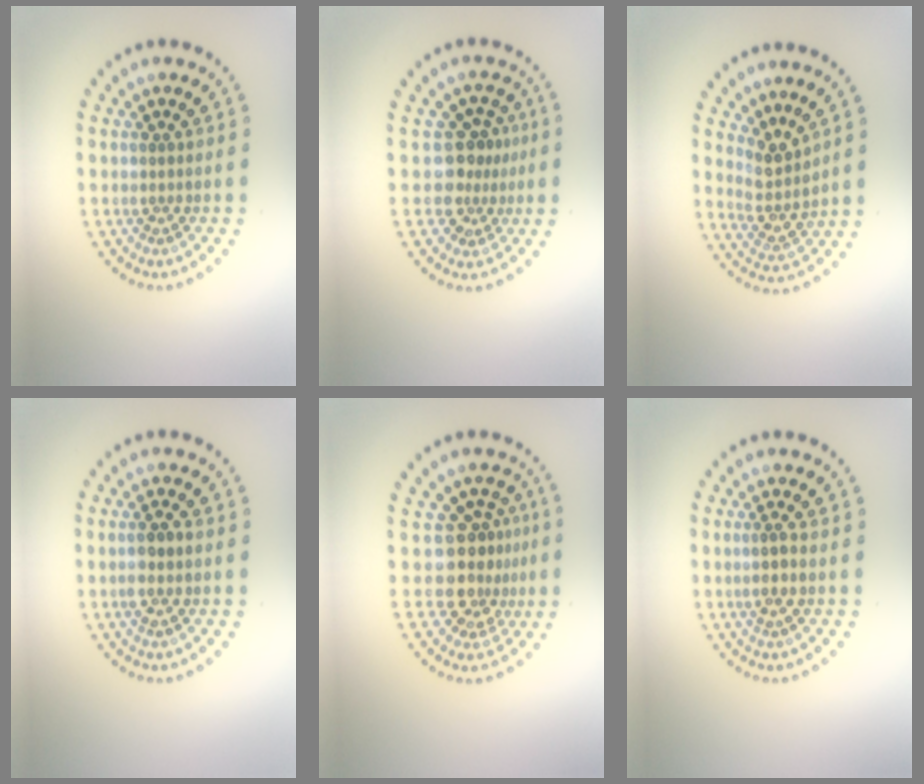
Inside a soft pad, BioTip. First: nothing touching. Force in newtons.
{"total": 3.1, "press": 2.6, "slide": 1.7}
{"total": 2.8, "press": 2.0, "slide": 1.8}
{"total": 2.0, "press": 1.9, "slide": 0.5}
{"total": 3.8, "press": 3.0, "slide": 2.4}
{"total": 1.3, "press": 1.1, "slide": 0.7}